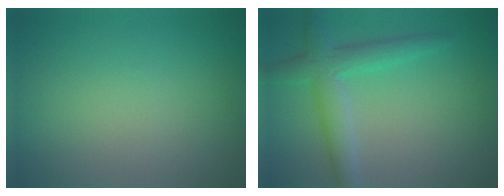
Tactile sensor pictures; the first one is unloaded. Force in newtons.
{"total": 3.6, "press": 3.6, "slide": 0.1}